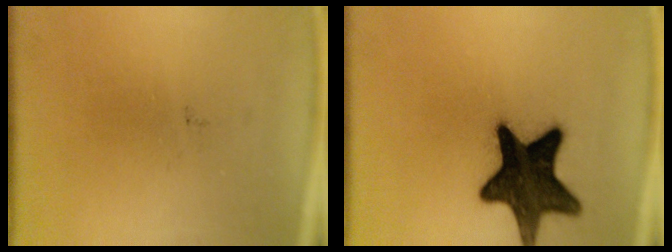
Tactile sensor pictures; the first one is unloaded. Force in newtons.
{"total": 16.6}